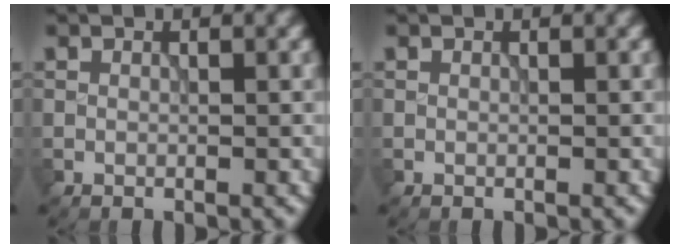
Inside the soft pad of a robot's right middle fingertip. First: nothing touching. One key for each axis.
{"total": 0.0}